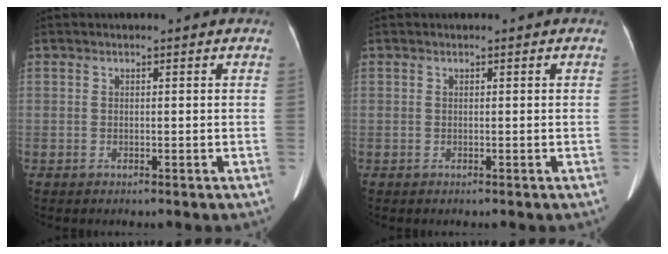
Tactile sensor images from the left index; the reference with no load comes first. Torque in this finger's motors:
{"motor_torque": [0.01, 0.01, 0.01, 0.00]}